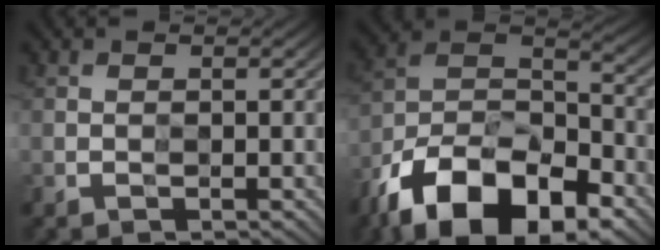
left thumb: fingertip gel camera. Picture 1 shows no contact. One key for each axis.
{"total": 16.2, "fx": -11.8, "fy": 7.3, "fz": 8.4, "tx": -0.162, "ty": -0.017, "tz": -0.215}